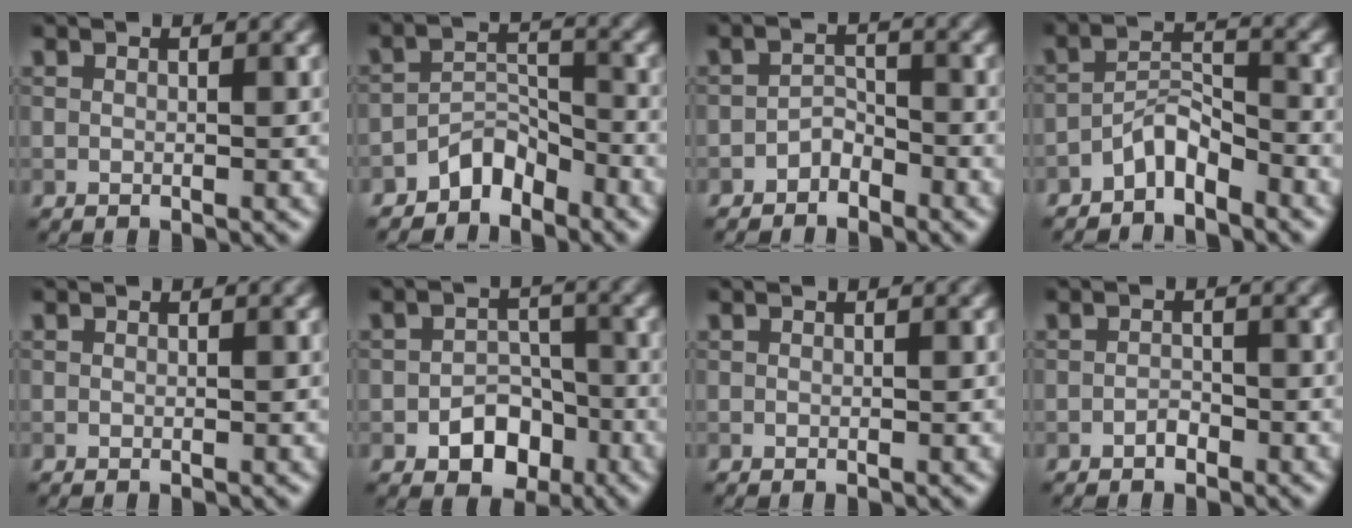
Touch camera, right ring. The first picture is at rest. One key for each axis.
{"total": 3.2, "fx": -2.7, "fy": 1.4, "fz": 1.0, "tx": -0.011, "ty": 0.016, "tz": -0.053}
{"total": 1.8, "fx": -1.4, "fy": 0.9, "fz": 0.5, "tx": -0.006, "ty": 0.010, "tz": -0.026}
{"total": 3.0, "fx": -2.4, "fy": 0.9, "fz": 1.5, "tx": -0.023, "ty": 0.016, "tz": -0.048}
{"total": 0.0}
{"total": 4.2, "fx": -2.0, "fy": 3.0, "fz": 2.2, "tx": -0.024, "ty": 0.001, "tz": -0.031}
{"total": 0.0}
{"total": 1.0, "fx": -0.7, "fy": 0.5, "fz": 0.4, "tx": -0.007, "ty": 0.003, "tz": -0.014}